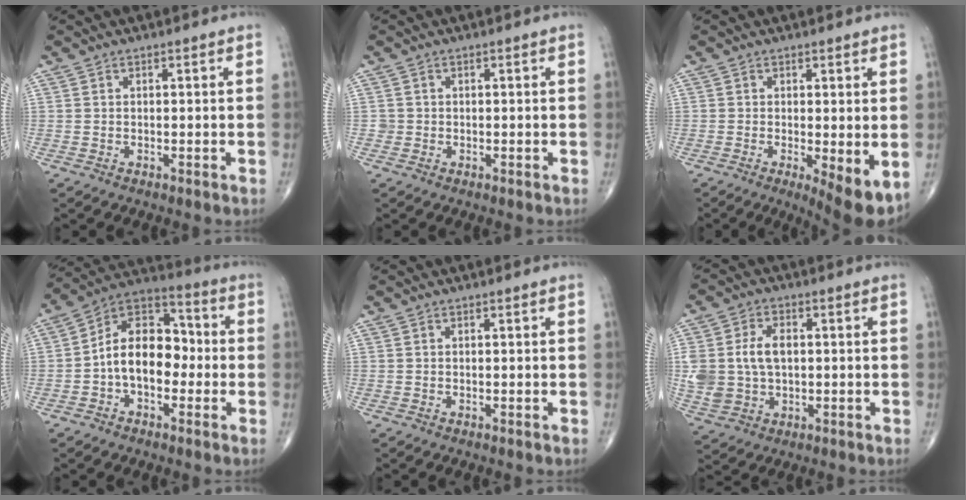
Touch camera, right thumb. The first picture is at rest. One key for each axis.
{"total": 1.0, "fx": -0.2, "fy": 0.9, "fz": 0.0, "tx": 0.005, "ty": 0.005, "tz": -0.004}
{"total": 6.6, "fx": -1.3, "fy": 2.0, "fz": 6.2, "tx": -0.090, "ty": -0.020, "tz": -0.017}
{"total": 13.4, "fx": -1.8, "fy": 8.8, "fz": 9.9, "tx": -0.136, "ty": 0.044, "tz": -0.046}
{"total": 0.0}
{"total": 9.9, "fx": 0.7, "fy": 6.8, "fz": 7.1, "tx": -0.142, "ty": 0.008, "tz": 0.022}